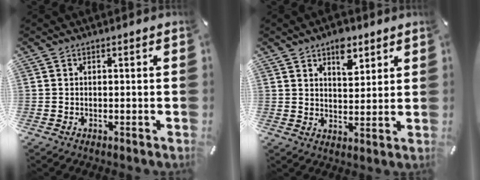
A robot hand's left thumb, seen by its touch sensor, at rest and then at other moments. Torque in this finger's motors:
{"motor_torque": [1.17, 0.56, 0.25, 0.01, -0.01]}